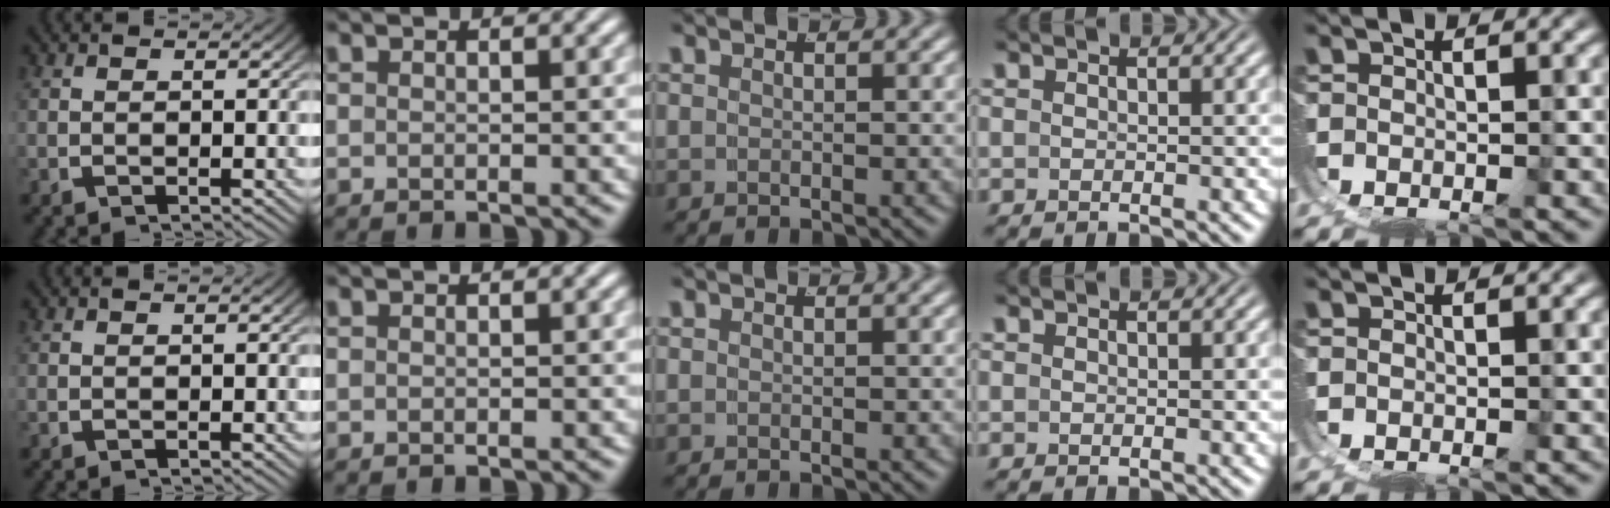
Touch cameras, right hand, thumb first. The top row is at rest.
{}